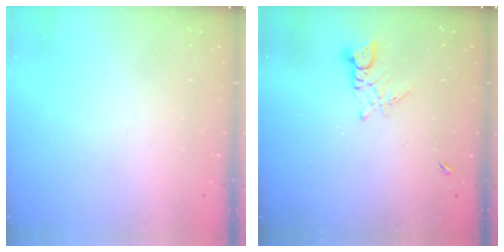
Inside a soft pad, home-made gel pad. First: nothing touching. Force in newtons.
{"total": 3.4, "press": 3.4, "slide": 0.4}